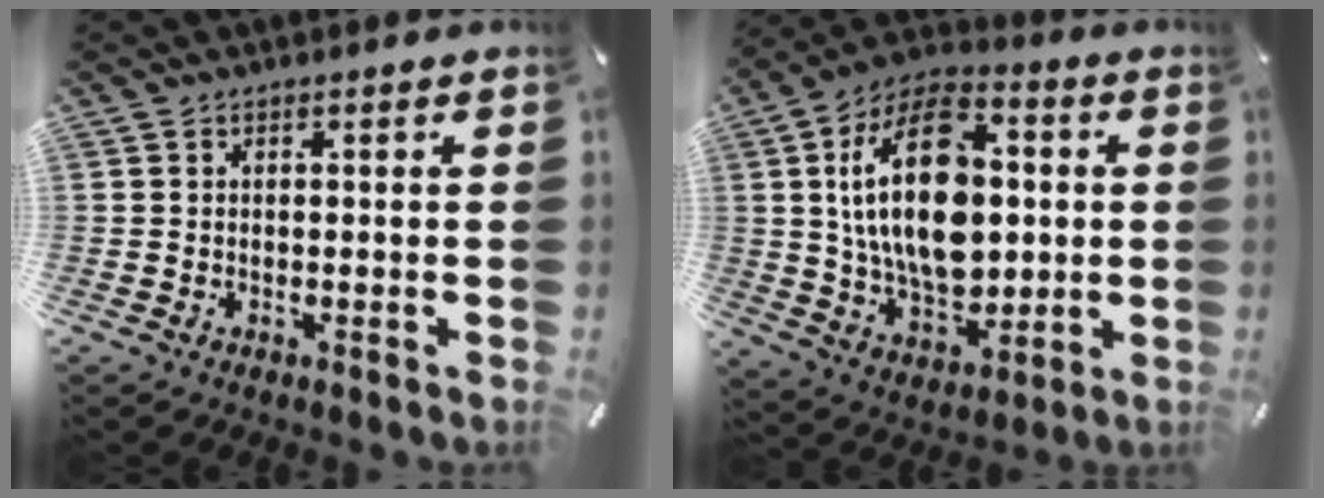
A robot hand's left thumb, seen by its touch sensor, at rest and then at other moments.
{"total": 21.9, "force": [2.1, 14.0, 16.8], "torque": [-0.336, 0.003, 0.028]}